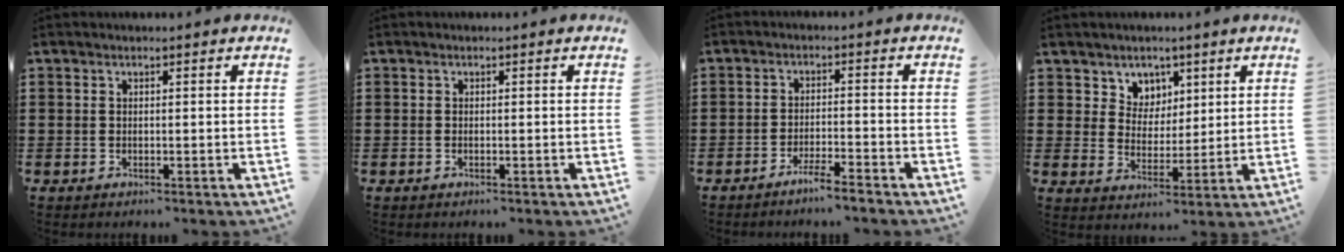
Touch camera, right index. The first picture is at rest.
{"total": 0.0}
{"total": 3.5, "force": [-3.3, -0.4, 1.3], "torque": [-0.030, -0.003, -0.064]}
{"total": 5.3, "force": [3.3, 4.2, -0.2], "torque": [-0.029, 0.000, 0.062]}